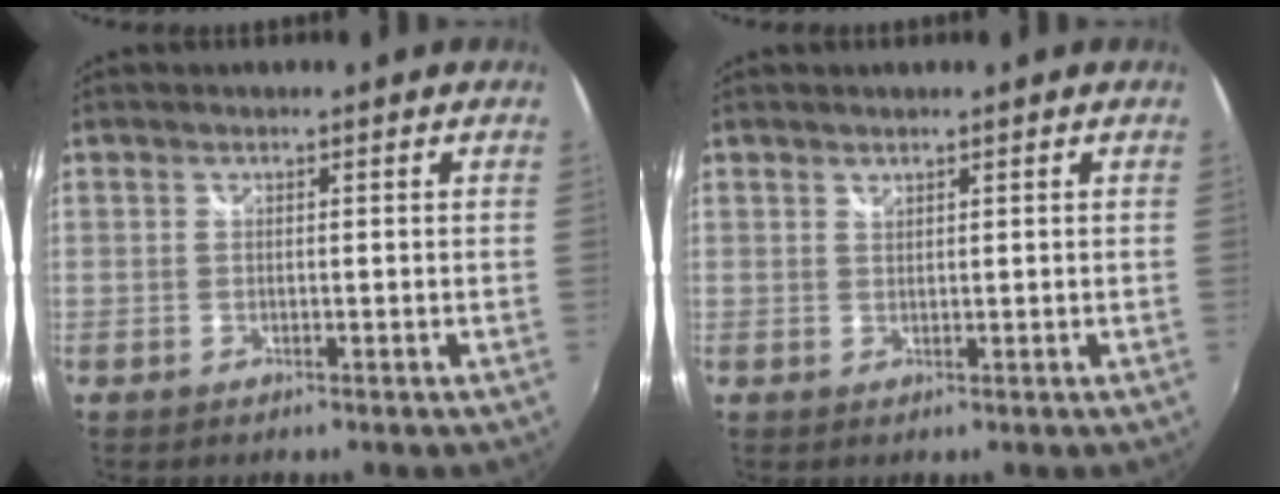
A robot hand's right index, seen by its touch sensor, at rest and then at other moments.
{"total": 0.7, "force": [0.7, 0.2, 0.1], "torque": [-0.001, 0.001, 0.013]}